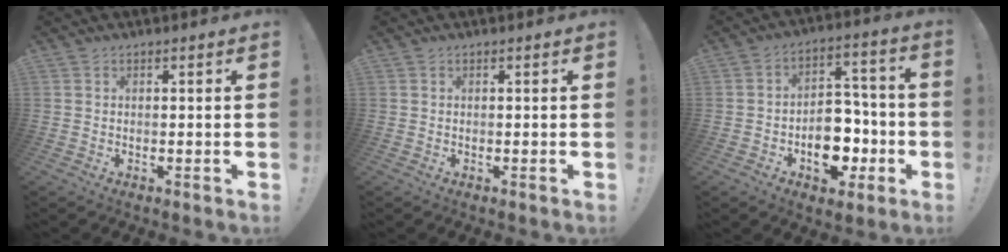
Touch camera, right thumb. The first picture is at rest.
{"total": 0.0}
{"total": 13.8, "force": [-5.2, 9.8, 8.3], "torque": [-0.098, 0.048, -0.077]}